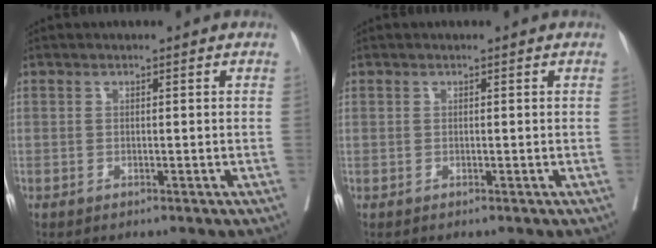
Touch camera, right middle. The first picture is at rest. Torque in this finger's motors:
{"motor_torque": [-1.09, 0.38, -0.35, -0.09]}